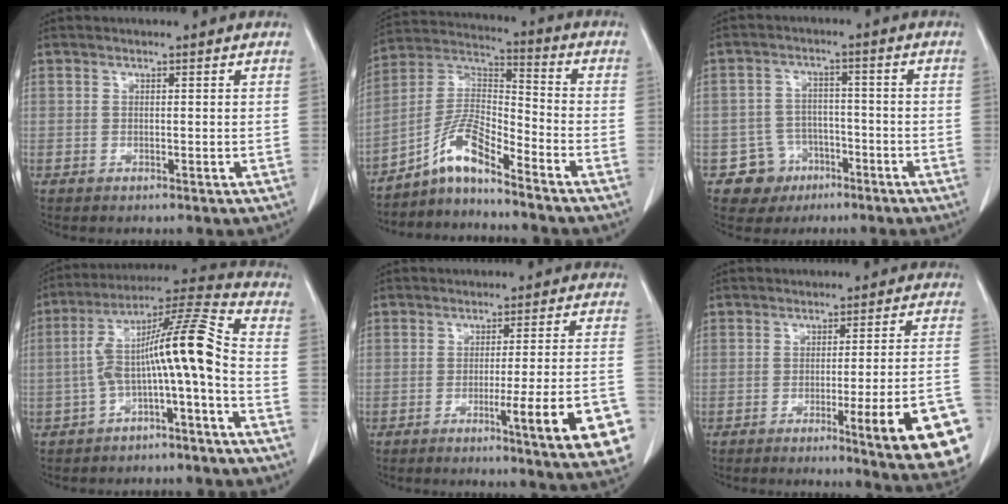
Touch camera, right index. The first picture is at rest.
{"total": 8.5, "force": [-6.6, 0.8, 5.3], "torque": [-0.116, 0.015, -0.125]}
{"total": 5.8, "force": [-2.9, 5.0, 0.1], "torque": [0.007, 0.012, -0.041]}
{"total": 12.4, "force": [-2.9, 0.2, 12.0], "torque": [-0.204, 0.043, -0.052]}
{"total": 13.5, "force": [-5.4, -0.1, 12.3], "torque": [-0.119, -0.008, -0.065]}
{"total": 14.9, "force": [-6.3, 0.4, 13.5], "torque": [-0.092, 0.002, -0.073]}